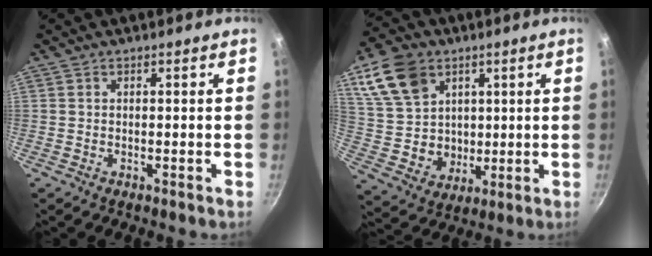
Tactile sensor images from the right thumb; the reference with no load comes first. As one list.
[{"total": 16.5, "force": [6.4, 12.9, 8.1], "torque": [-0.128, -0.013, 0.138]}]